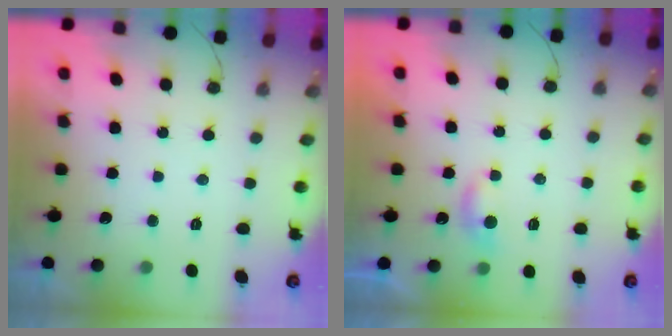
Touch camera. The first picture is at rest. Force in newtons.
{"total": 5.4, "press": 5.4, "slide": 0.6}